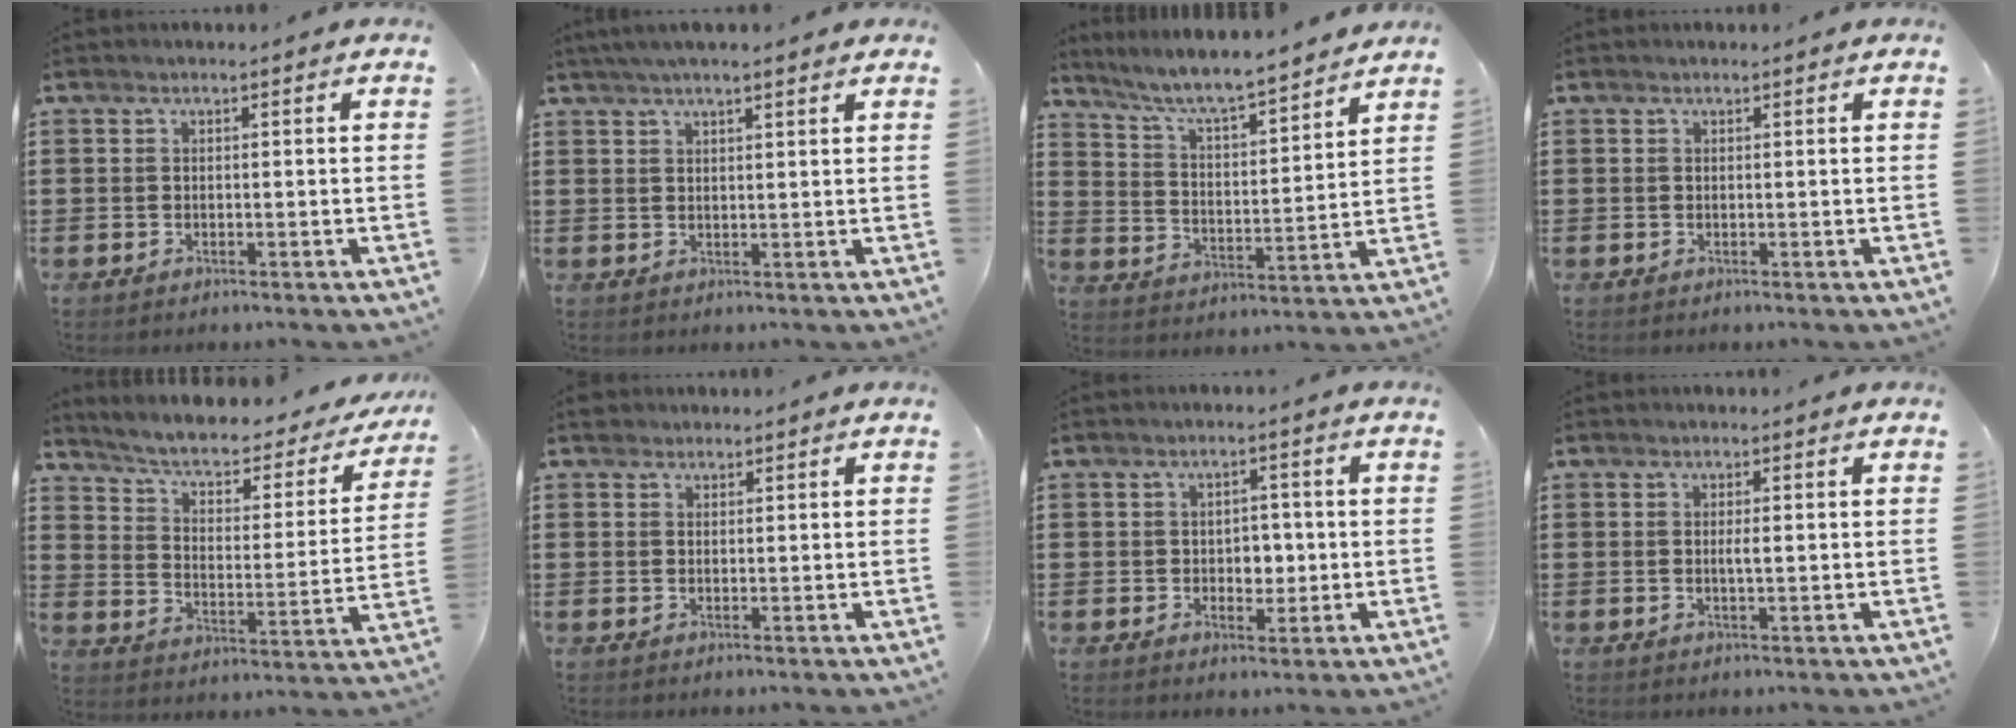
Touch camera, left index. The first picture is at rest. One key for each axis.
{"total": 3.3, "fx": 2.6, "fy": 0.3, "fz": 1.9, "tx": -0.043, "ty": 0.005, "tz": 0.048}
{"total": 6.4, "fx": 5.8, "fy": 0.0, "fz": 2.6, "tx": -0.073, "ty": -0.041, "tz": 0.095}
{"total": 0.0}
{"total": 4.5, "fx": 3.0, "fy": 1.6, "fz": 2.9, "tx": -0.070, "ty": -0.022, "tz": 0.042}
{"total": 1.3, "fx": 1.1, "fy": 0.7, "fz": 0.1, "tx": -0.005, "ty": 0.005, "tz": 0.022}
{"total": 3.0, "fx": -0.1, "fy": 2.3, "fz": 2.0, "tx": -0.036, "ty": 0.004, "tz": -0.009}
{"total": 1.2, "fx": 0.1, "fy": 0.1, "fz": 1.2, "tx": -0.024, "ty": -0.002, "tz": 0.001}